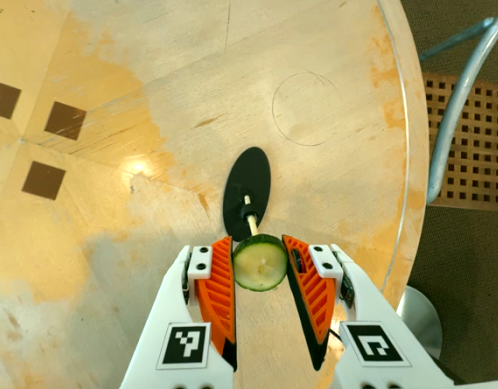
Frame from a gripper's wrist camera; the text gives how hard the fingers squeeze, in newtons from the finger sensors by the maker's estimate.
{"total": 8.9, "left": 9.0, "right": 8.7}